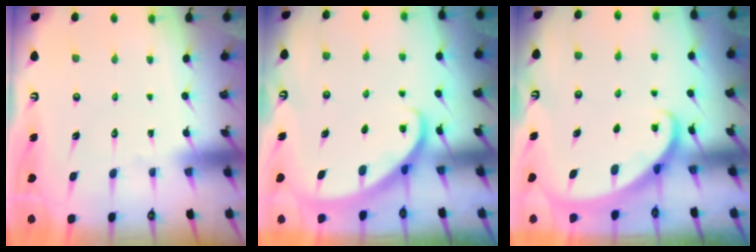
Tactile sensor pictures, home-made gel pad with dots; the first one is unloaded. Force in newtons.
{"total": 2.3, "press": 2.3, "slide": 0.2}
{"total": 1.5, "press": 1.5, "slide": 0.0}